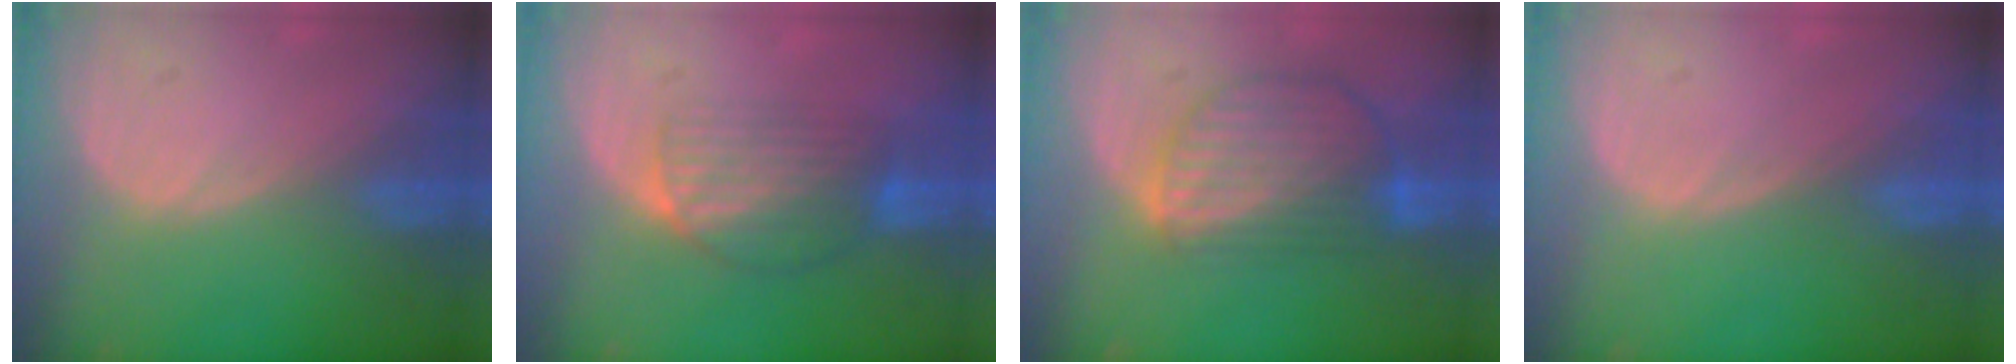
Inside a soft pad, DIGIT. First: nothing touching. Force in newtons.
{"total": 6.9, "press": 6.1, "slide": 3.2}
{"total": 9.1, "press": 7.8, "slide": 4.7}
{"total": 0.0}